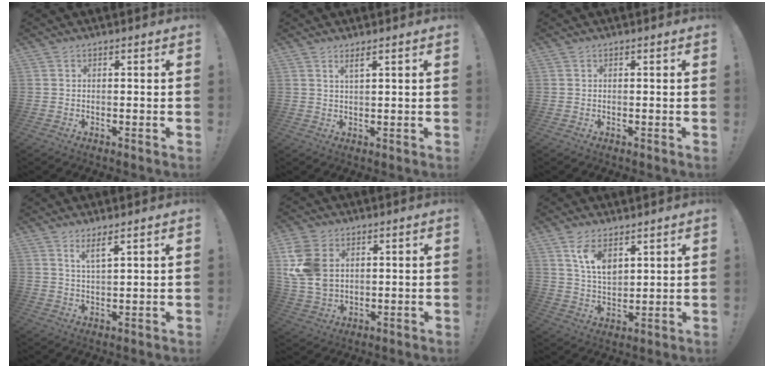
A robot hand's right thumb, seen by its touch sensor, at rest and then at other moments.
{"total": 2.4, "force": [1.5, 0.0, 1.8], "torque": [-0.031, -0.009, 0.024]}
{"total": 0.0}
{"total": 4.5, "force": [3.1, 0.5, 3.2], "torque": [-0.052, -0.016, 0.049]}
{"total": 12.6, "force": [3.8, 9.1, 7.7], "torque": [-0.159, -0.011, 0.075]}
{"total": 9.2, "force": [5.9, 4.7, 5.2], "torque": [-0.093, -0.032, 0.111]}